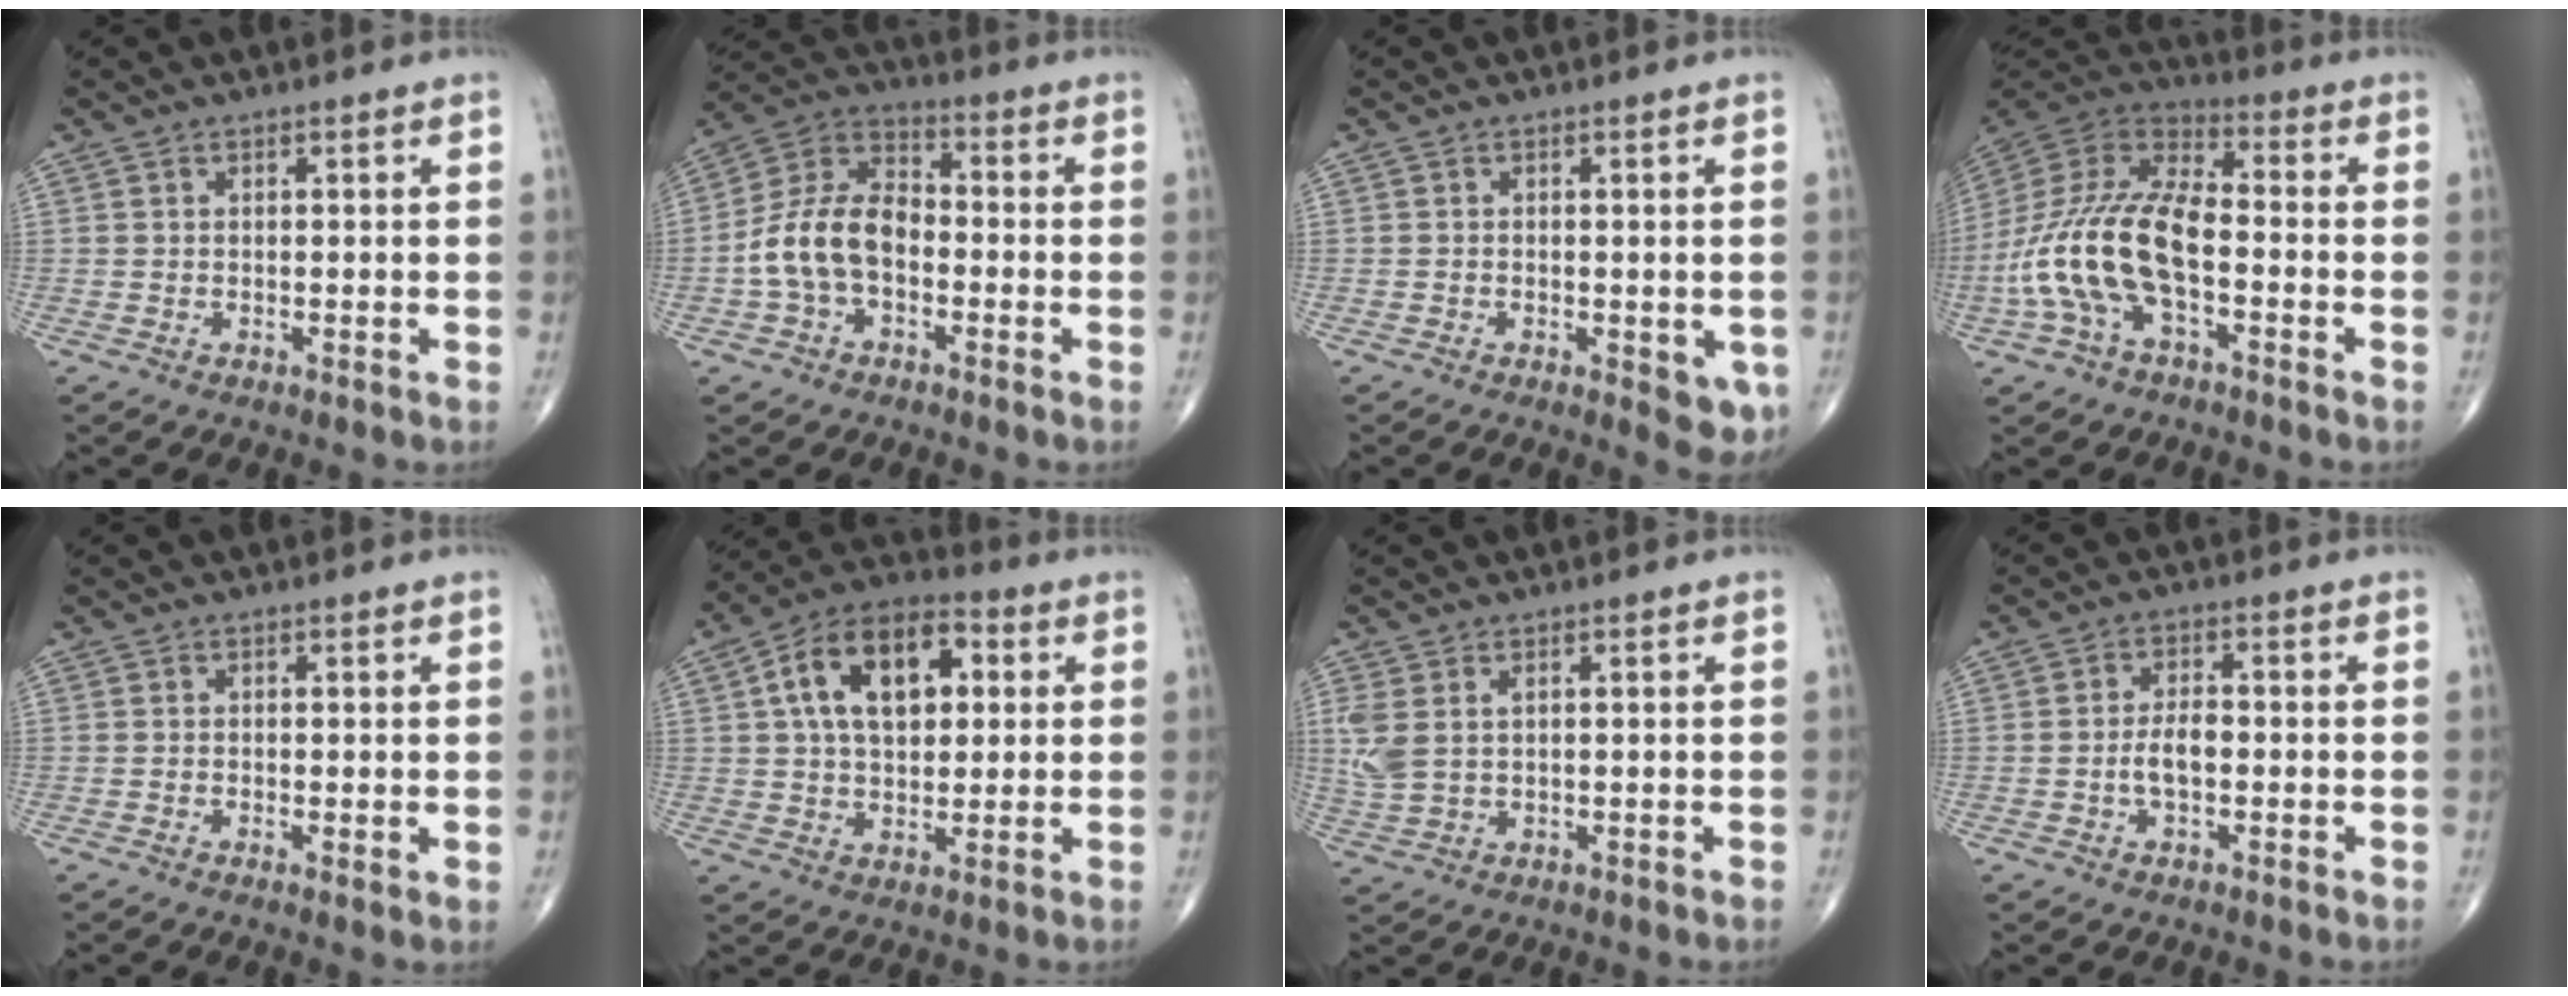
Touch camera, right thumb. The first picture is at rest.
{"total": 12.4, "force": [-2.5, 8.1, 9.0], "torque": [-0.166, 0.044, -0.056]}
{"total": 5.3, "force": [-1.5, 2.4, 4.5], "torque": [-0.036, -0.008, -0.018]}
{"total": 18.7, "force": [-4.3, 9.3, 15.6], "torque": [-0.323, 0.039, -0.083]}
{"total": 1.2, "force": [0.0, 0.4, 1.1], "torque": [-0.020, -0.006, -0.004]}
{"total": 16.2, "force": [3.8, 9.7, 12.4], "torque": [-0.188, 0.018, 0.057]}
{"total": 5.3, "force": [1.4, 3.1, 4.1], "torque": [-0.112, 0.005, 0.037]}
{"total": 4.2, "force": [-0.9, 2.0, 3.5], "torque": [-0.067, 0.012, -0.019]}